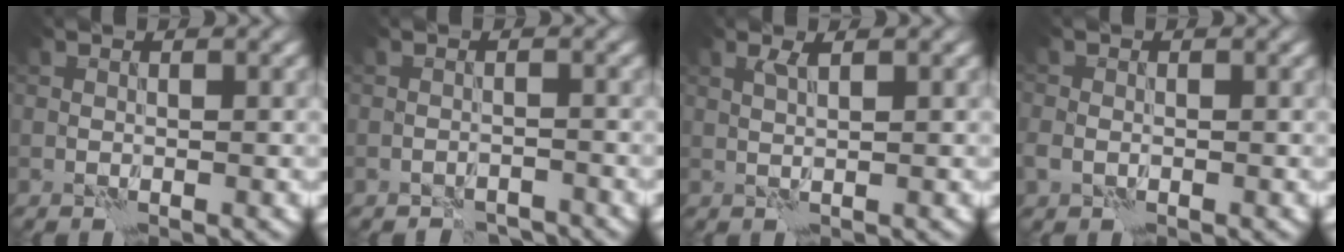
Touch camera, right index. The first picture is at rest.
{"total": 2.1, "force": [-2.0, 0.6, 0.4], "torque": [-0.002, 0.000, -0.032]}
{"total": 1.3, "force": [0.8, 0.0, 0.9], "torque": [-0.024, 0.001, 0.013]}
{"total": 1.4, "force": [-0.4, 1.2, 0.6], "torque": [-0.015, -0.004, -0.012]}